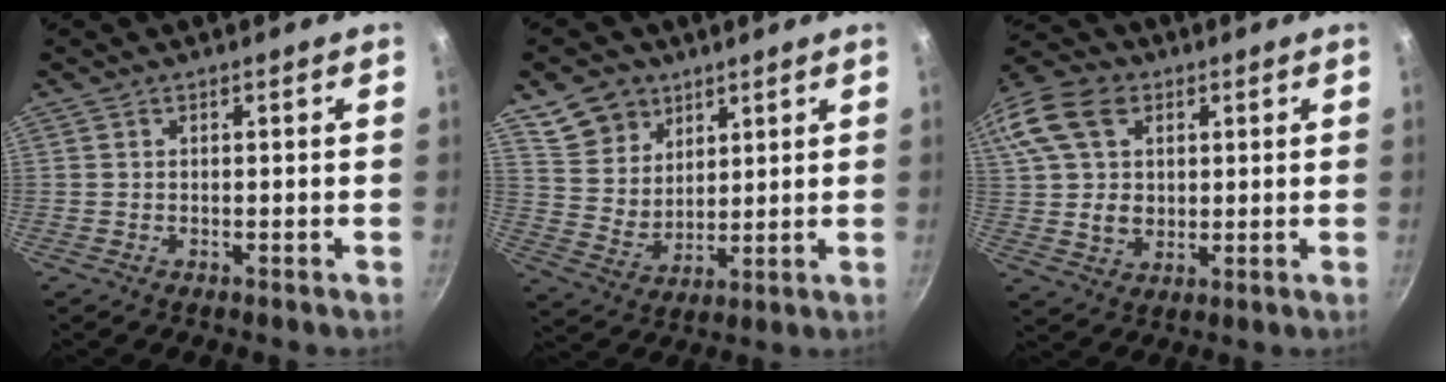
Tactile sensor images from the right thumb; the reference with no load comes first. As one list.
[{"total": 10.2, "force": [6.1, 7.5, 3.3], "torque": [-0.032, -0.025, 0.124]}, {"total": 19.7, "force": [6.4, 14.8, 11.4], "torque": [-0.243, 0.020, 0.113]}]